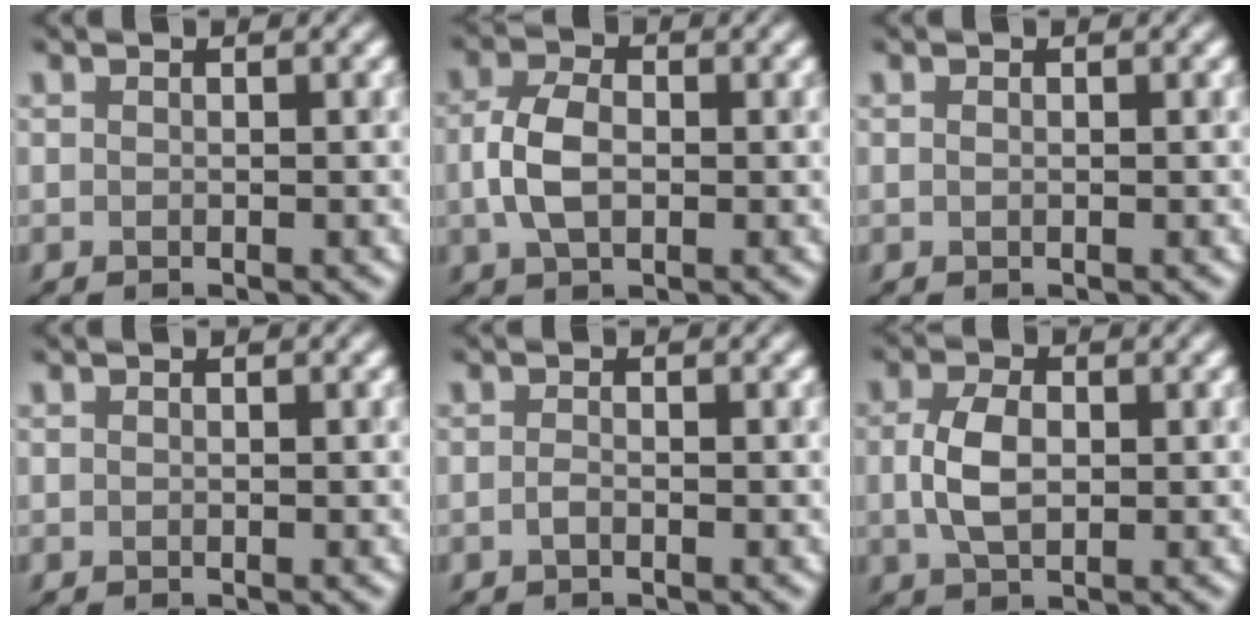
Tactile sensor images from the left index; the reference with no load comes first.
{"total": 3.9, "force": [-0.3, 2.5, 3.0], "torque": [-0.065, 0.002, -0.008]}
{"total": 0.0}
{"total": 0.0}
{"total": 0.7, "force": [-0.4, 0.2, 0.5], "torque": [-0.013, 0.000, -0.008]}
{"total": 3.6, "force": [0.1, 2.2, 2.9], "torque": [-0.067, 0.002, 0.002]}